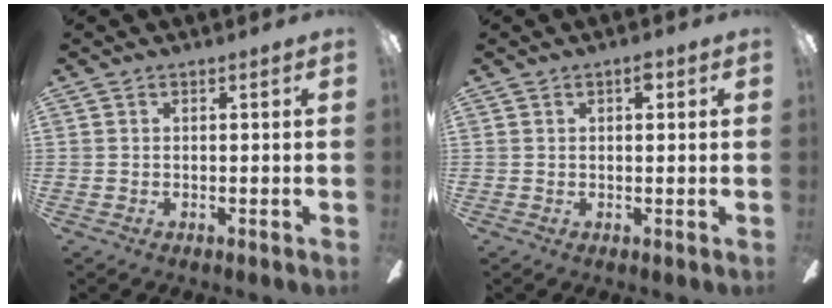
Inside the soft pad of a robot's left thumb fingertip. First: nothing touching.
{"total": 2.2, "force": [1.2, 1.0, 1.6], "torque": [-0.018, -0.001, 0.016]}